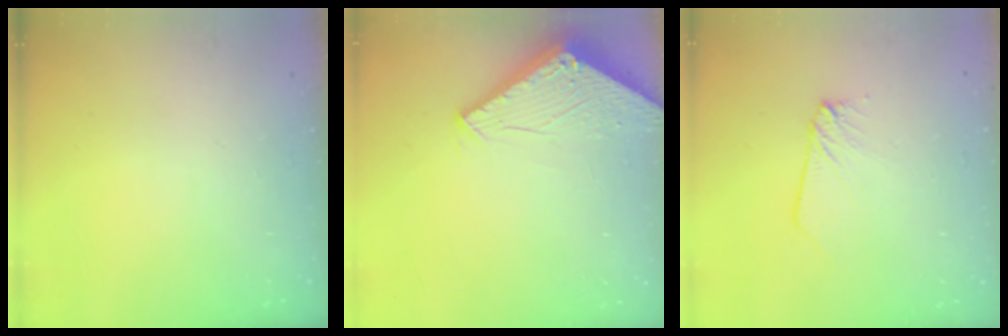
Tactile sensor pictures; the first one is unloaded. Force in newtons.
{"total": 3.0, "press": 3.0, "slide": 0.2}
{"total": 2.6, "press": 2.6, "slide": 0.2}